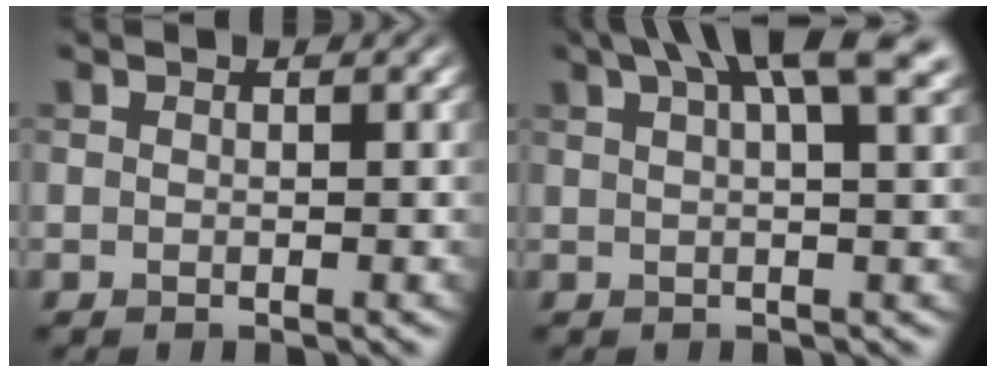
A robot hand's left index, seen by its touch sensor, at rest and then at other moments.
{"total": 9.3, "force": [5.5, 2.6, 7.0], "torque": [-0.086, 0.032, 0.064]}